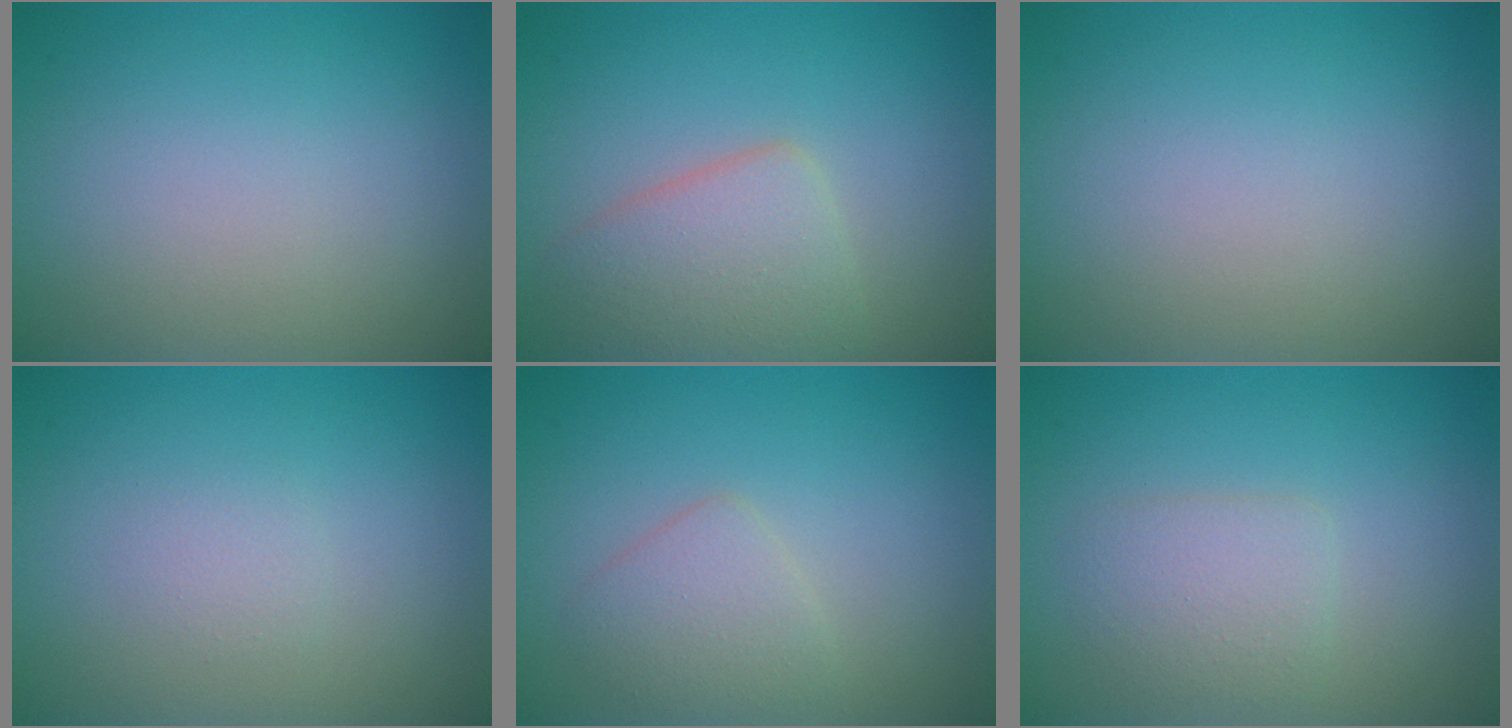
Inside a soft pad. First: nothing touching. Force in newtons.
{"total": 4.0, "press": 4.0, "slide": 0.2}
{"total": 0.0}
{"total": 0.8, "press": 0.8, "slide": 0.0}
{"total": 2.2, "press": 2.2, "slide": 0.2}
{"total": 2.2, "press": 2.2, "slide": 0.1}